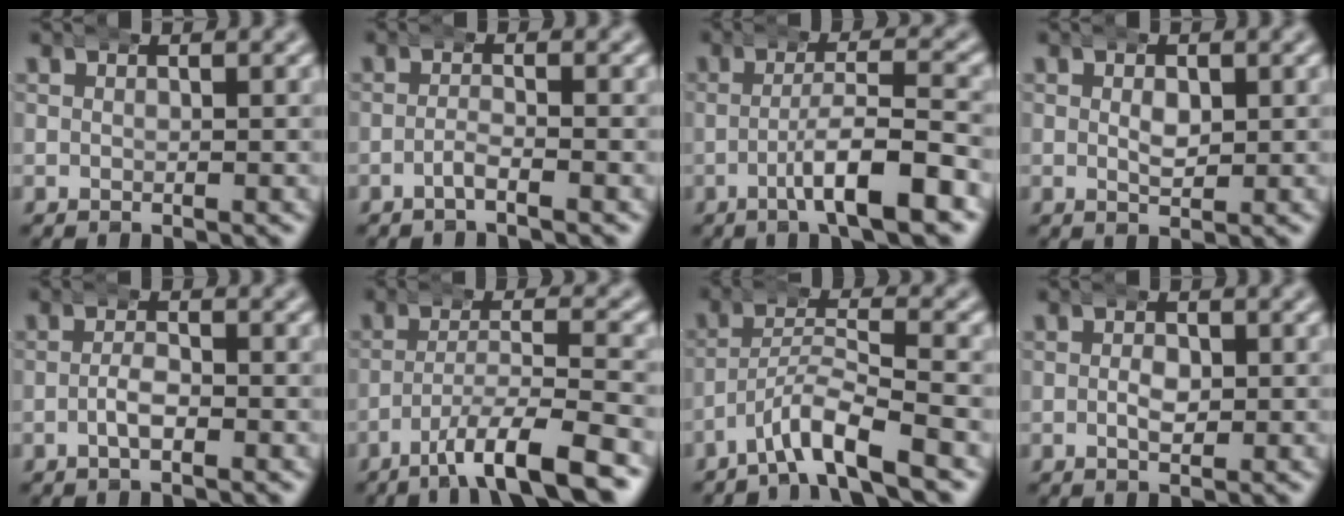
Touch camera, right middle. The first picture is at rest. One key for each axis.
{"total": 1.8, "fx": -1.4, "fy": -0.1, "fz": 1.1, "tx": -0.021, "ty": -0.001, "tz": -0.029}
{"total": 5.1, "fx": -2.7, "fy": 0.8, "fz": 4.3, "tx": -0.070, "ty": 0.002, "tz": -0.047}
{"total": 2.2, "fx": 0.3, "fy": 1.2, "fz": 1.7, "tx": -0.022, "ty": -0.004, "tz": 0.006}
{"total": 2.1, "fx": -1.2, "fy": 0.5, "fz": 1.6, "tx": -0.022, "ty": 0.002, "tz": -0.026}
{"total": 5.7, "fx": -3.8, "fy": 0.7, "fz": 4.2, "tx": -0.078, "ty": -0.005, "tz": -0.063}
{"total": 4.6, "fx": -3.5, "fy": 0.6, "fz": 2.8, "tx": -0.051, "ty": 0.005, "tz": -0.064}
{"total": 2.1, "fx": -0.6, "fy": 1.2, "fz": 1.6, "tx": -0.022, "ty": -0.002, "tz": -0.014}